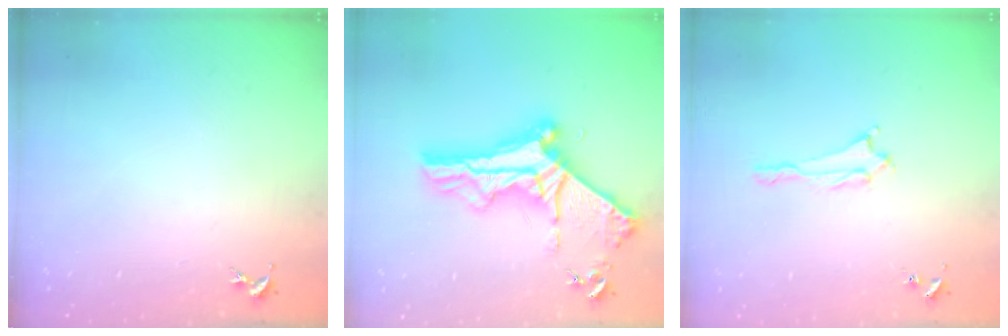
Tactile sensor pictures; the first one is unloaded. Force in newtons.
{"total": 10.0, "press": 9.9, "slide": 1.3}
{"total": 1.3, "press": 1.3, "slide": 0.1}